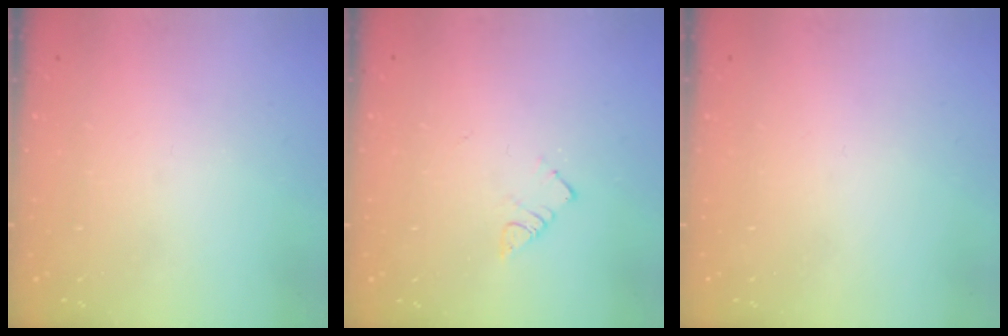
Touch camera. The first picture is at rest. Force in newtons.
{"total": 3.9, "press": 3.9, "slide": 0.2}
{"total": 1.5, "press": 1.5, "slide": 0.1}